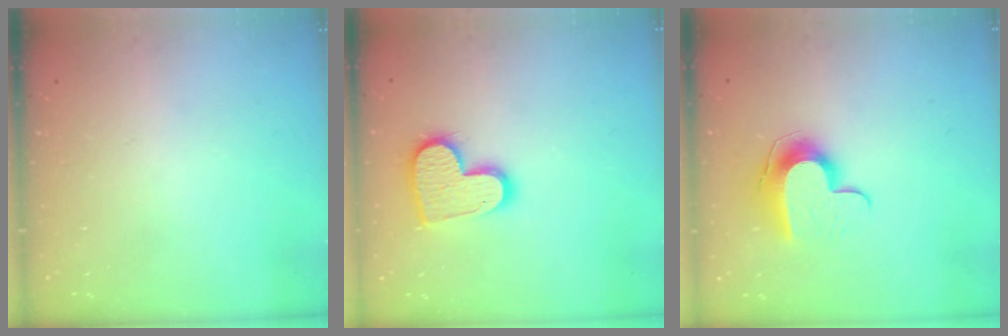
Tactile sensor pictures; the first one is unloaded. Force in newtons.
{"total": 14.6, "press": 14.6, "slide": 1.2}
{"total": 10.4, "press": 10.4, "slide": 0.1}